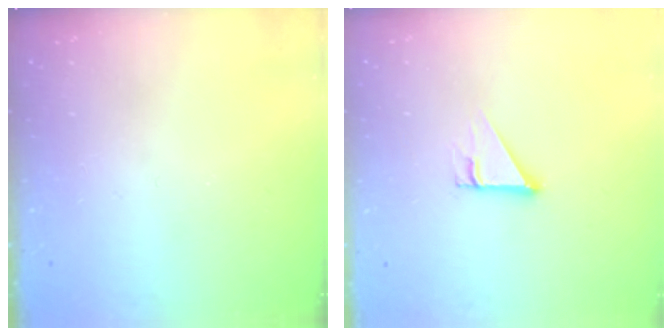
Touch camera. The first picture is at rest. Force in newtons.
{"total": 2.7, "press": 2.7, "slide": 0.0}